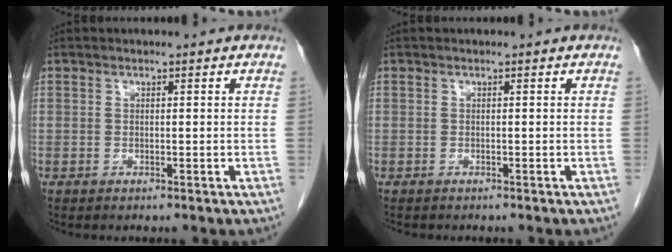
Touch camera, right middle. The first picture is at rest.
{"total": 1.1, "force": [-1.0, 0.4, 0.4], "torque": [-0.010, -0.002, -0.011]}